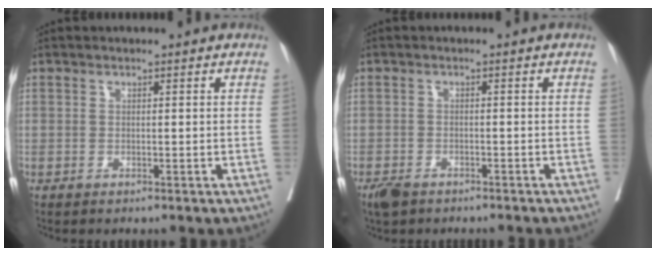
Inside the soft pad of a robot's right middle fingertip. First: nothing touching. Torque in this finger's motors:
{"motor_torque": [-0.25, -0.37, 0.04, 0.00]}